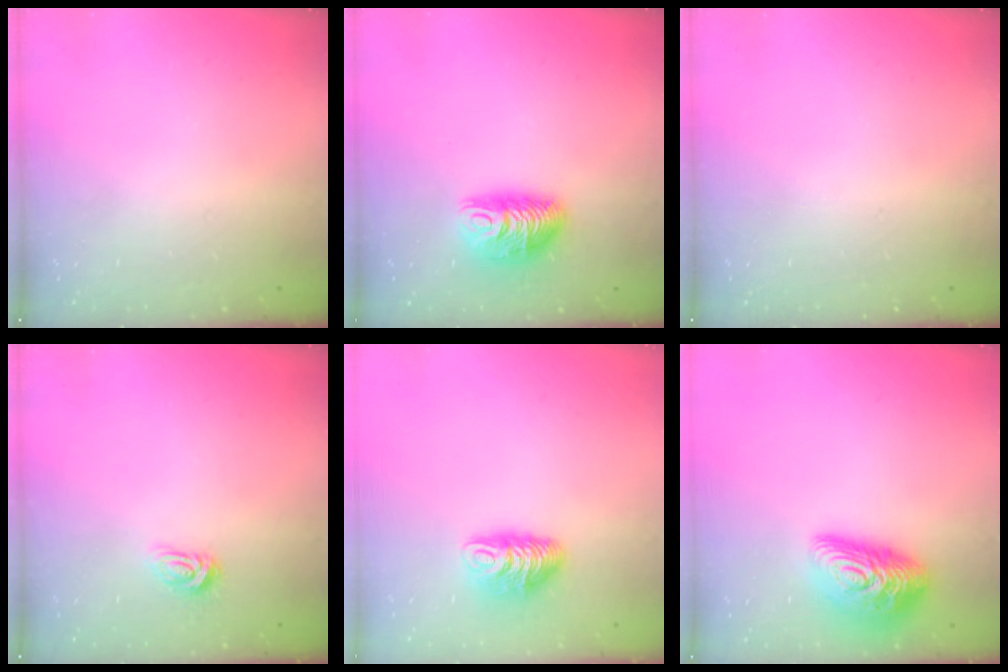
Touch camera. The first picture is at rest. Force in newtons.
{"total": 9.5, "press": 9.5, "slide": 0.6}
{"total": 0.0}
{"total": 3.1, "press": 3.1, "slide": 0.4}
{"total": 9.4, "press": 9.4, "slide": 0.9}
{"total": 16.3, "press": 16.2, "slide": 0.8}